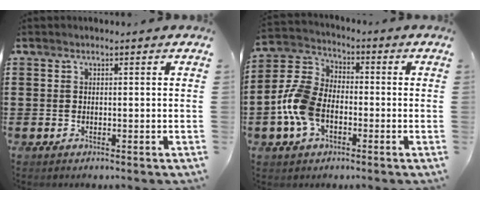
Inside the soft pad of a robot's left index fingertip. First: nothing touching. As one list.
[{"total": 8.8, "force": [-2.7, 5.7, 6.2], "torque": [-0.173, 0.001, -0.061]}]